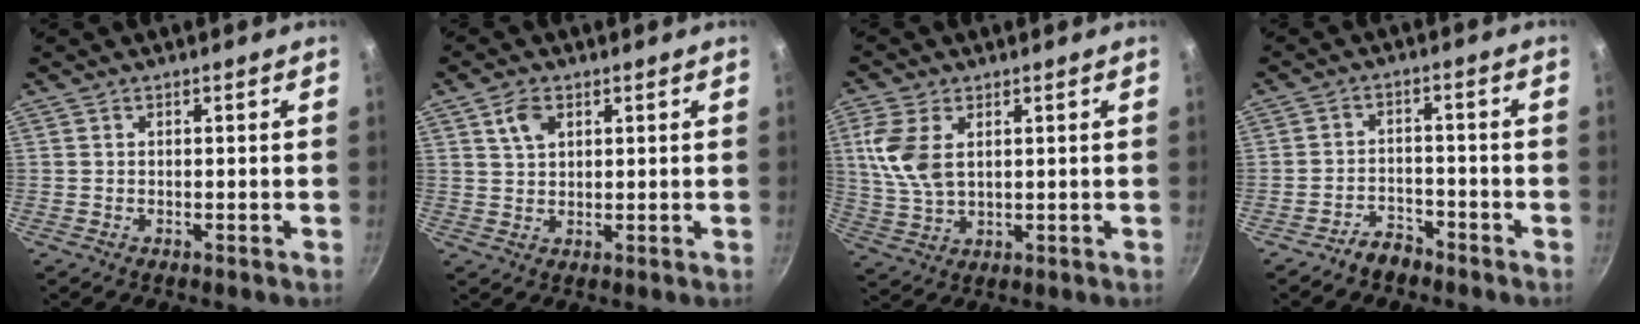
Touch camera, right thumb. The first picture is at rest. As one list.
[{"total": 4.1, "force": [1.9, 2.5, 2.6], "torque": [-0.041, -0.002, 0.037]}, {"total": 9.1, "force": [2.4, 5.3, 6.9], "torque": [-0.145, -0.007, 0.053]}, {"total": 4.1, "force": [-3.4, 2.0, 0.9], "torque": [-0.002, 0.040, -0.060]}]